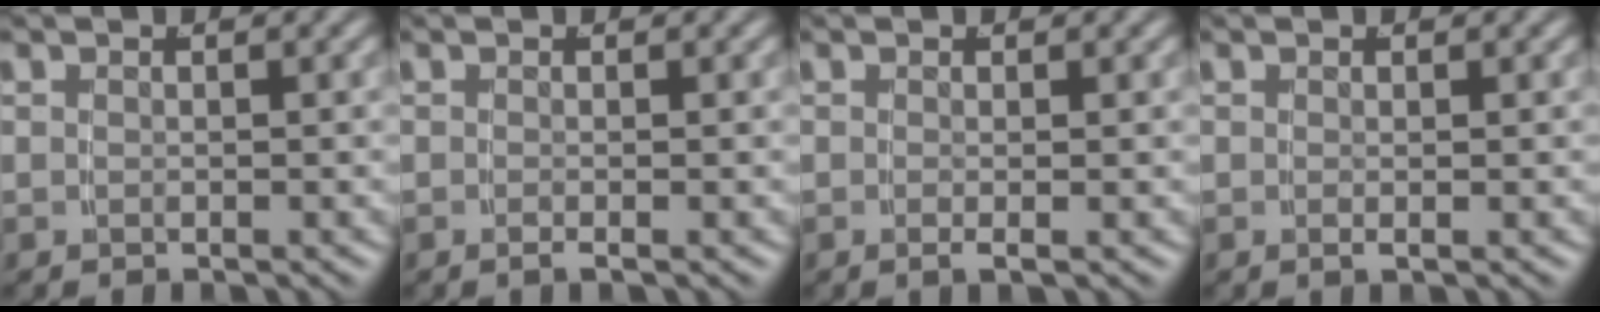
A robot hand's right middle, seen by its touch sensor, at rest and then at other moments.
{"total": 0.8, "force": [-0.5, -0.5, 0.4], "torque": [-0.009, -0.001, -0.007]}
{"total": 1.0, "force": [-0.4, -0.7, 0.7], "torque": [-0.016, -0.005, -0.004]}
{"total": 0.7, "force": [-0.1, -0.5, 0.4], "torque": [-0.010, -0.002, 0.000]}